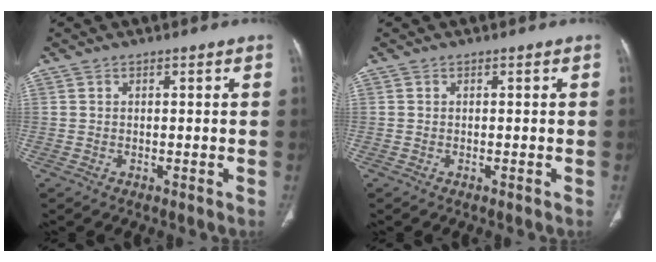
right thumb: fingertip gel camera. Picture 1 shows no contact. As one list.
[{"total": 0.0}]